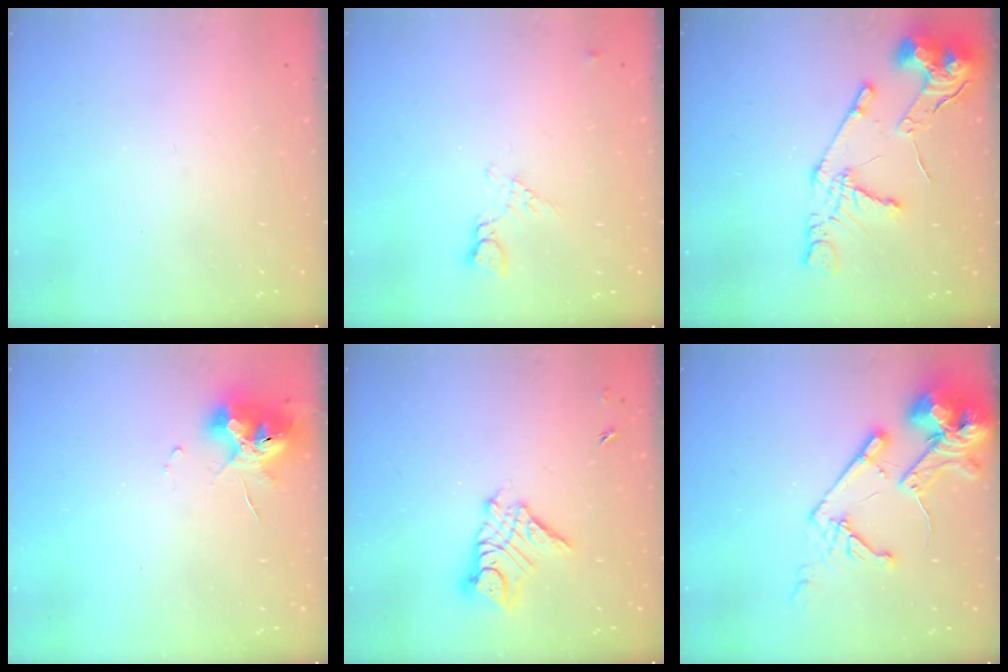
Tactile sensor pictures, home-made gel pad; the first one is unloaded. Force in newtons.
{"total": 3.7, "press": 3.6, "slide": 0.5}
{"total": 17.4, "press": 17.3, "slide": 1.8}
{"total": 11.4, "press": 11.3, "slide": 1.4}
{"total": 10.7, "press": 10.7, "slide": 0.8}
{"total": 16.1, "press": 15.9, "slide": 2.2}